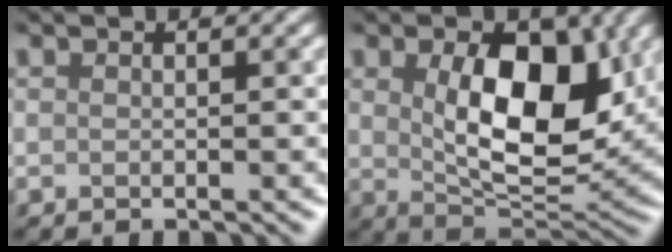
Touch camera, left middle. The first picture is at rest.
{"total": 7.7, "force": [1.5, 3.6, 6.7], "torque": [-0.134, -0.004, 0.050]}